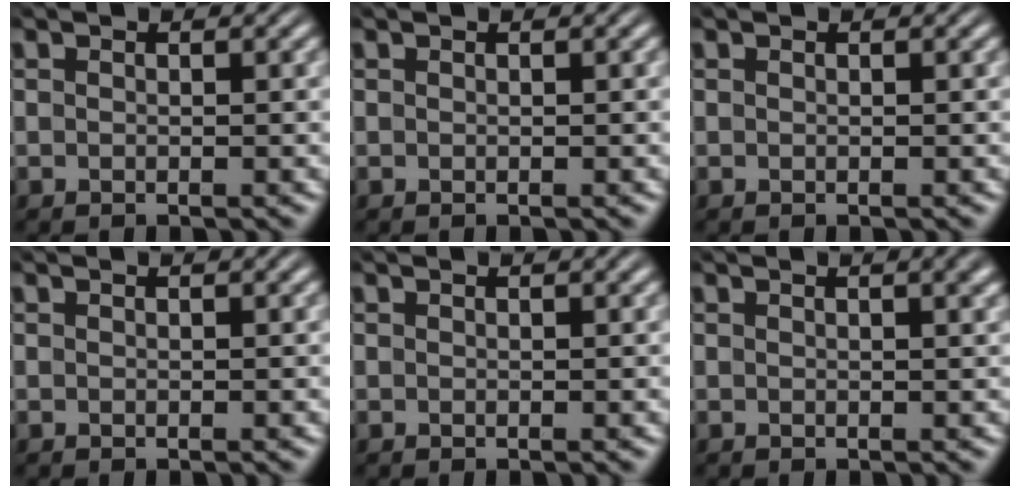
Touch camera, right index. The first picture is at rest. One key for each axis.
{"total": 0.0}
{"total": 0.0}
{"total": 0.0}
{"total": 0.0}
{"total": 1.1, "fx": 0.5, "fy": -0.2, "fz": 0.9, "tx": -0.005, "ty": 0.003, "tz": 0.006}